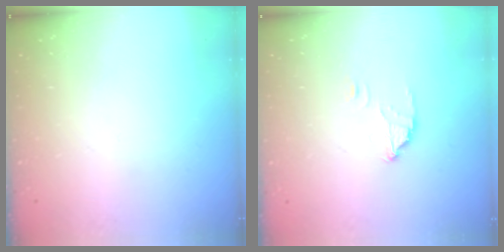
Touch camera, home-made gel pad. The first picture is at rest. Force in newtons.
{"total": 2.8, "press": 2.8, "slide": 0.1}